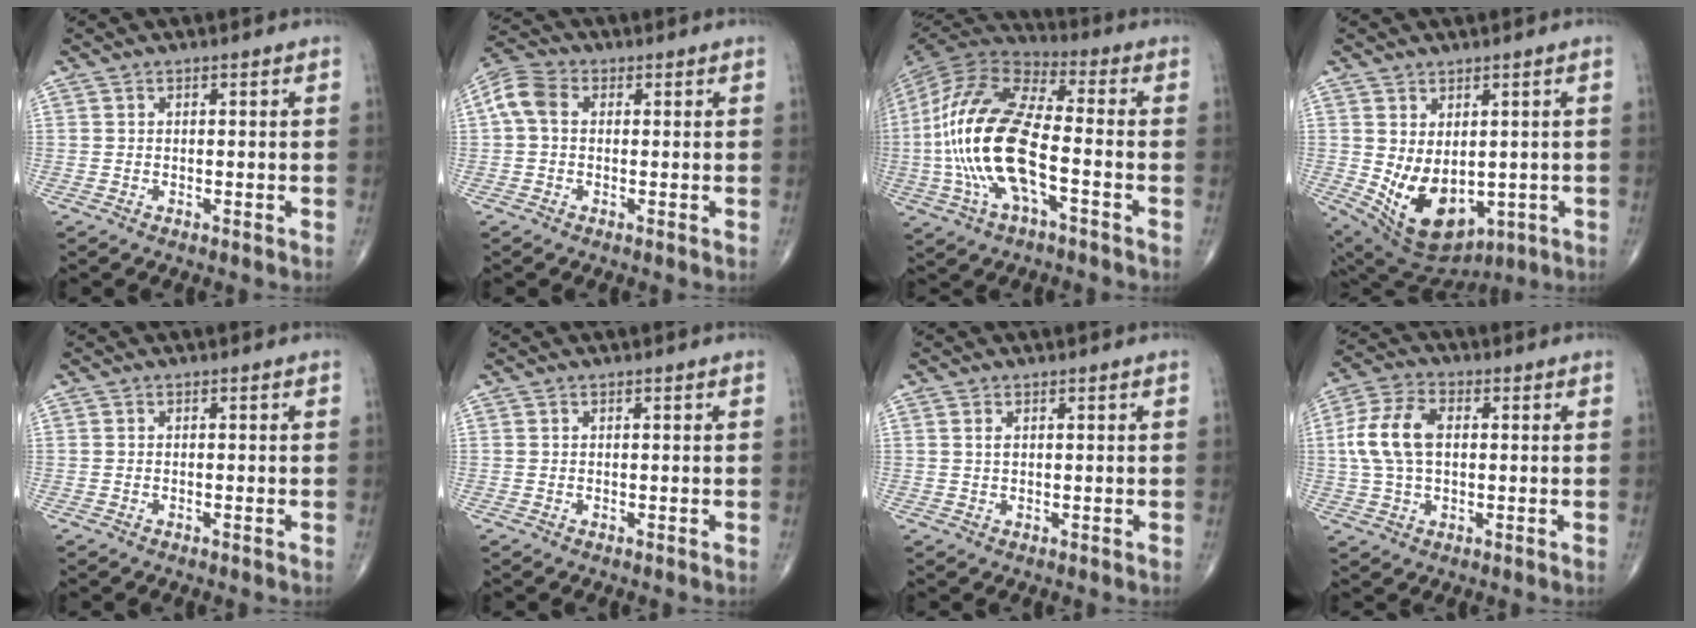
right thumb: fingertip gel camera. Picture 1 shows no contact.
{"total": 6.2, "force": [0.7, 4.4, 4.2], "torque": [-0.092, 0.022, 0.007]}
{"total": 21.2, "force": [-3.8, 8.4, 19.1], "torque": [-0.410, 0.027, -0.072]}
{"total": 12.7, "force": [-1.2, 8.2, 9.7], "torque": [-0.146, -0.013, 0.016]}
{"total": 0.0}
{"total": 0.0}
{"total": 1.1, "force": [0.4, 0.6, 0.8], "torque": [-0.017, 0.002, 0.011]}
{"total": 10.4, "force": [1.0, 6.2, 8.3], "torque": [-0.176, 0.019, 0.017]}